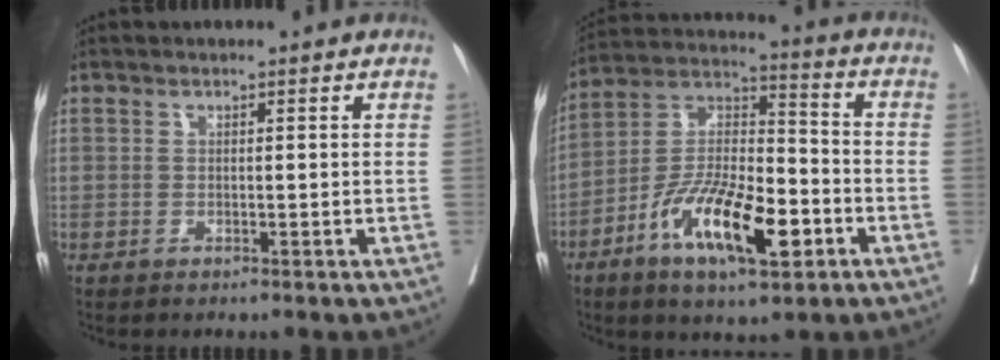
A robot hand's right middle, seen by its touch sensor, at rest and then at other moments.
{"total": 15.7, "force": [-6.9, 4.7, 13.2], "torque": [-0.254, 0.000, -0.119]}